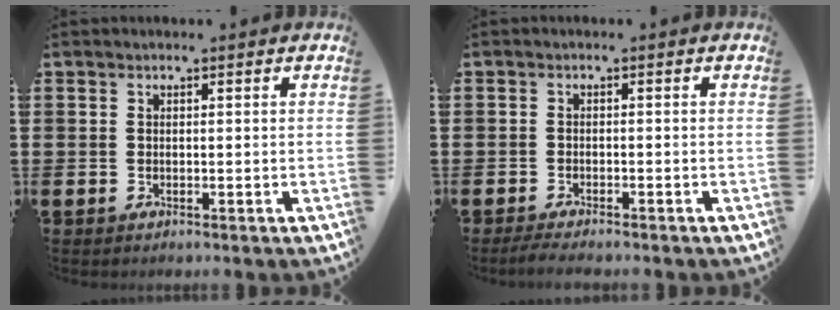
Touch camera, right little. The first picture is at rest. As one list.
[{"total": 1.3, "force": [-1.2, 0.1, 0.6], "torque": [-0.012, 0.000, -0.023]}]